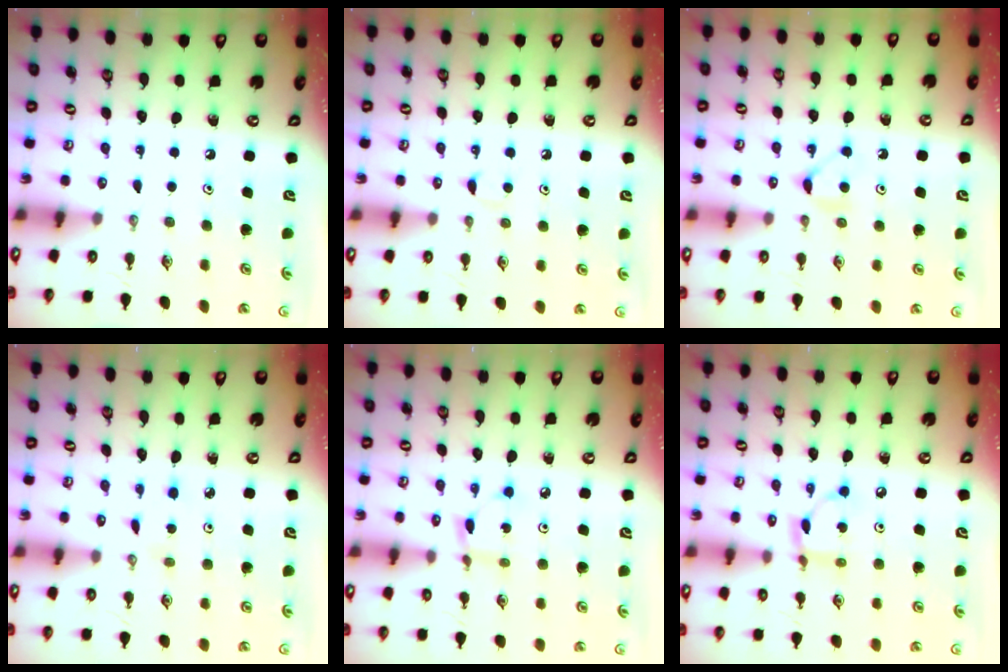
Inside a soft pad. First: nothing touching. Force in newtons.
{"total": 2.8, "press": 2.8, "slide": 0.5}
{"total": 4.3, "press": 4.3, "slide": 0.6}
{"total": 1.6, "press": 1.6, "slide": 0.2}
{"total": 2.5, "press": 2.5, "slide": 0.1}
{"total": 5.2, "press": 5.2, "slide": 0.2}